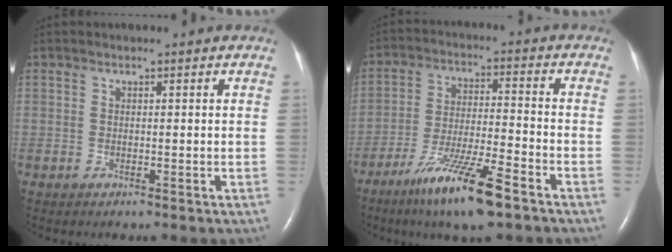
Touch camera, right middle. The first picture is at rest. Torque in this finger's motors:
{"motor_torque": [1.27, -0.87, 0.27, 0.12]}